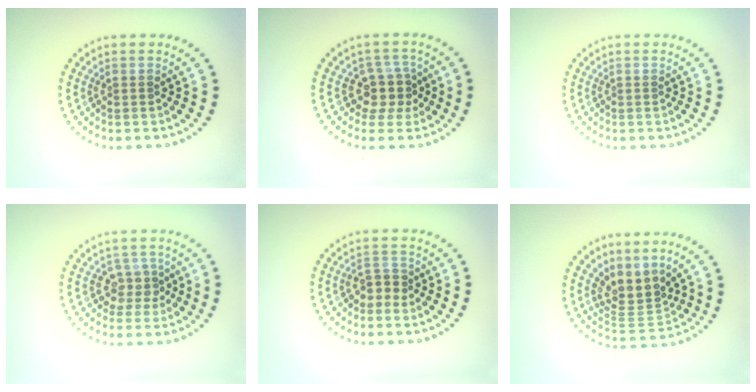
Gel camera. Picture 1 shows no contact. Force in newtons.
{"total": 2.9, "press": 2.3, "slide": 1.7}
{"total": 0.0}
{"total": 2.2, "press": 1.9, "slide": 1.1}
{"total": 1.8, "press": 1.6, "slide": 0.9}
{"total": 3.6, "press": 2.7, "slide": 2.4}